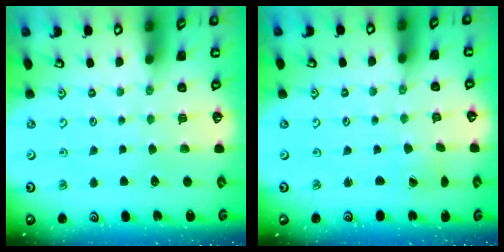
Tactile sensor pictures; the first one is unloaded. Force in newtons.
{"total": 0.8, "press": 0.8, "slide": 0.0}